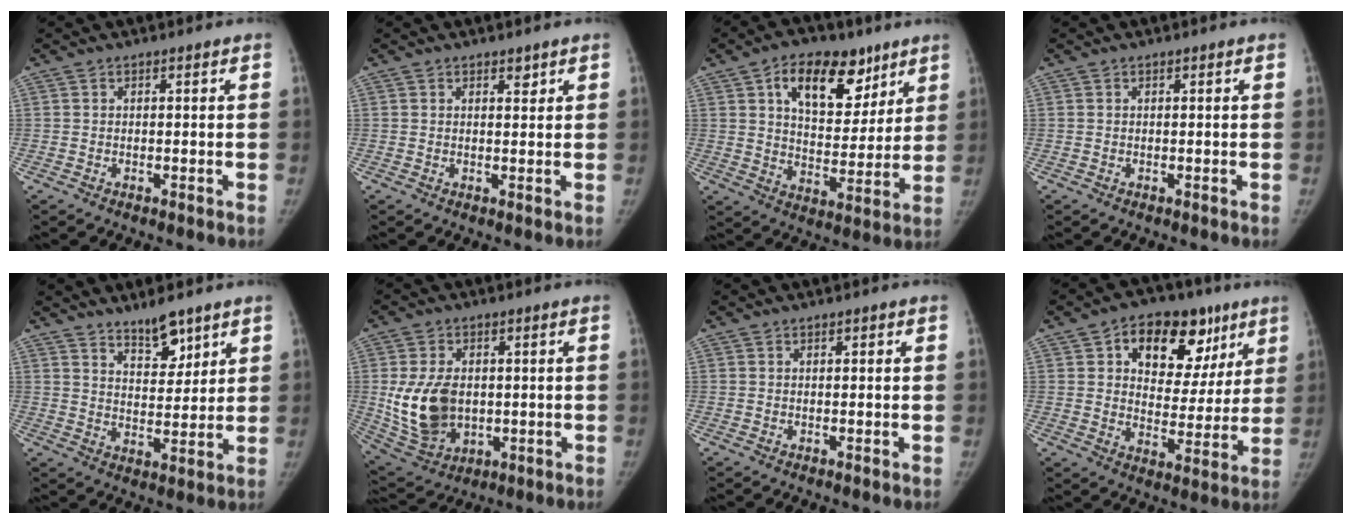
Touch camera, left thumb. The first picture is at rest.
{"total": 1.5, "force": [1.1, 0.7, 0.7], "torque": [0.000, -0.006, 0.015]}
{"total": 16.1, "force": [8.4, 9.6, 10.0], "torque": [-0.105, -0.030, 0.136]}
{"total": 0.0}
{"total": 7.3, "force": [5.6, 2.8, 3.8], "torque": [-0.036, -0.045, 0.093]}
{"total": 13.3, "force": [0.2, 9.3, 9.5], "torque": [-0.160, -0.010, 0.026]}
{"total": 0.5, "force": [0.2, 0.3, 0.4], "torque": [-0.005, 0.000, 0.004]}
{"total": 18.3, "force": [8.8, 11.5, 11.2], "torque": [-0.105, -0.013, 0.129]}